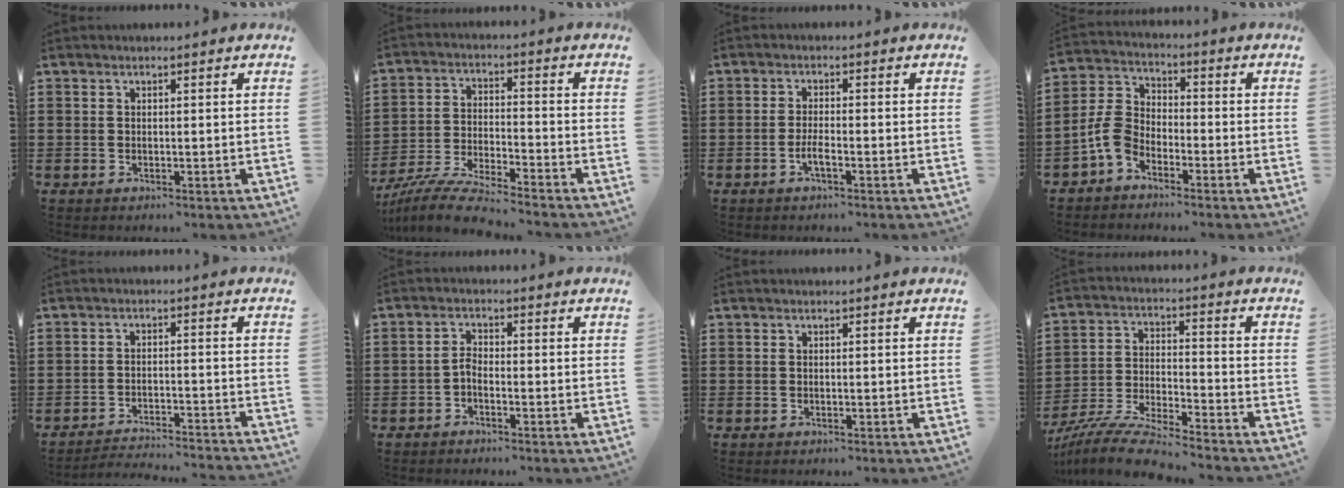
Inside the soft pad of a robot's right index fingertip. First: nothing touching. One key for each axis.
{"total": 7.5, "fx": -7.2, "fy": -0.1, "fz": 2.2, "tx": -0.061, "ty": -0.005, "tz": -0.145}
{"total": 2.2, "fx": -1.1, "fy": 0.3, "fz": 1.9, "tx": -0.041, "ty": -0.001, "tz": -0.023}
{"total": 6.1, "fx": -3.3, "fy": 3.8, "fz": 3.4, "tx": -0.102, "ty": 0.005, "tz": -0.074}
{"total": 3.3, "fx": -3.2, "fy": -0.2, "fz": 0.5, "tx": -0.015, "ty": 0.000, "tz": -0.070}
{"total": 1.8, "fx": -1.2, "fy": 0.6, "fz": 1.2, "tx": -0.026, "ty": 0.004, "tz": -0.025}
{"total": 0.0}
{"total": 8.8, "fx": -8.4, "fy": 0.0, "fz": 2.7, "tx": -0.070, "ty": 0.000, "tz": -0.169}